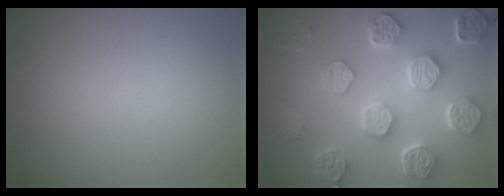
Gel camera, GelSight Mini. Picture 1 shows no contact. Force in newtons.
{"total": 7.6, "press": 6.3, "slide": 4.3}